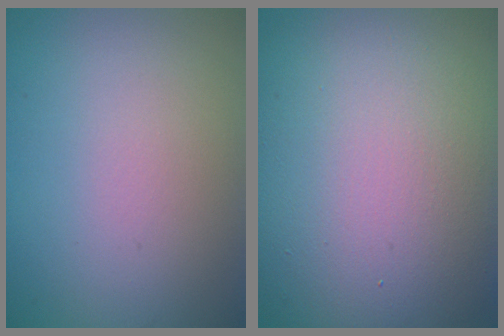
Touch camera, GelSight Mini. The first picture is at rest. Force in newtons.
{"total": 17.3, "press": 17.3, "slide": 1.4}